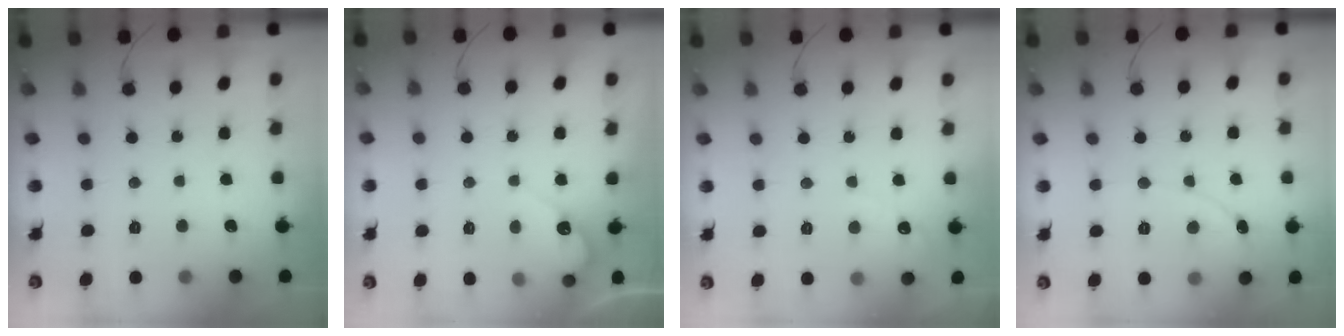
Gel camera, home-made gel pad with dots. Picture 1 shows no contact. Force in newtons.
{"total": 4.3, "press": 4.3, "slide": 0.2}
{"total": 2.9, "press": 2.9, "slide": 0.2}
{"total": 1.7, "press": 1.7, "slide": 0.1}